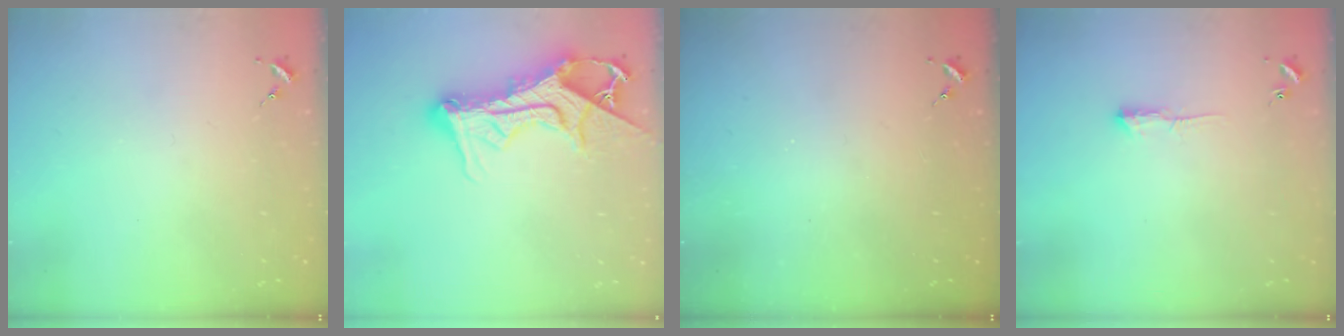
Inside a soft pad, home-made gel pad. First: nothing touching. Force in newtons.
{"total": 17.6, "press": 17.5, "slide": 1.6}
{"total": 0.0}
{"total": 3.5, "press": 3.5, "slide": 0.5}